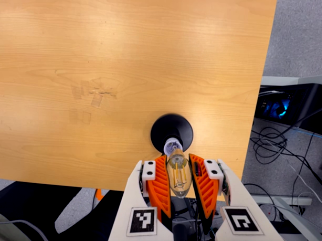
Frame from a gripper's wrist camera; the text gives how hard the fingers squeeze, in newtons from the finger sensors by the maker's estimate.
{"total": 17.1, "left": 17.4, "right": 16.7}